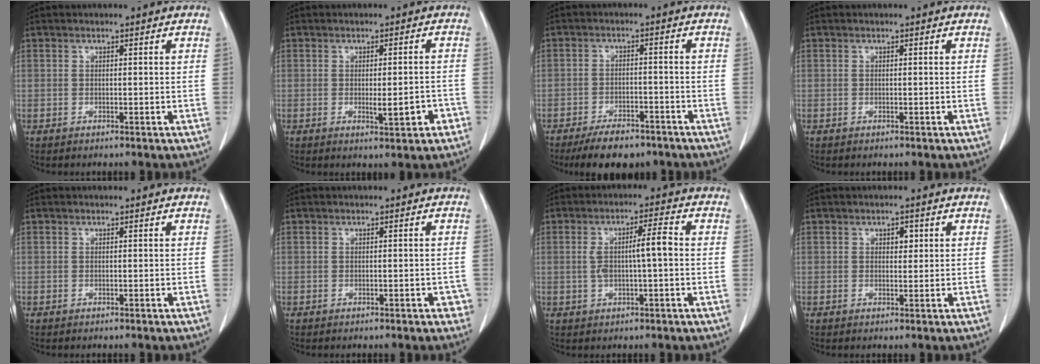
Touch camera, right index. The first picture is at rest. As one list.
[{"total": 4.5, "force": [-1.6, 1.0, 4.1], "torque": [-0.053, -0.002, -0.018]}, {"total": 7.3, "force": [-5.7, 3.1, 3.4], "torque": [-0.050, 0.000, -0.092]}, {"total": 0.0}, {"total": 0.0}, {"total": 2.1, "force": [-0.8, 0.8, 1.7], "torque": [-0.011, 0.006, -0.007]}, {"total": 5.9, "force": [0.1, 0.9, 5.9], "torque": [-0.111, 0.016, 0.003]}, {"total": 1.6, "force": [0.6, 0.9, 1.2], "torque": [-0.013, -0.001, 0.008]}]